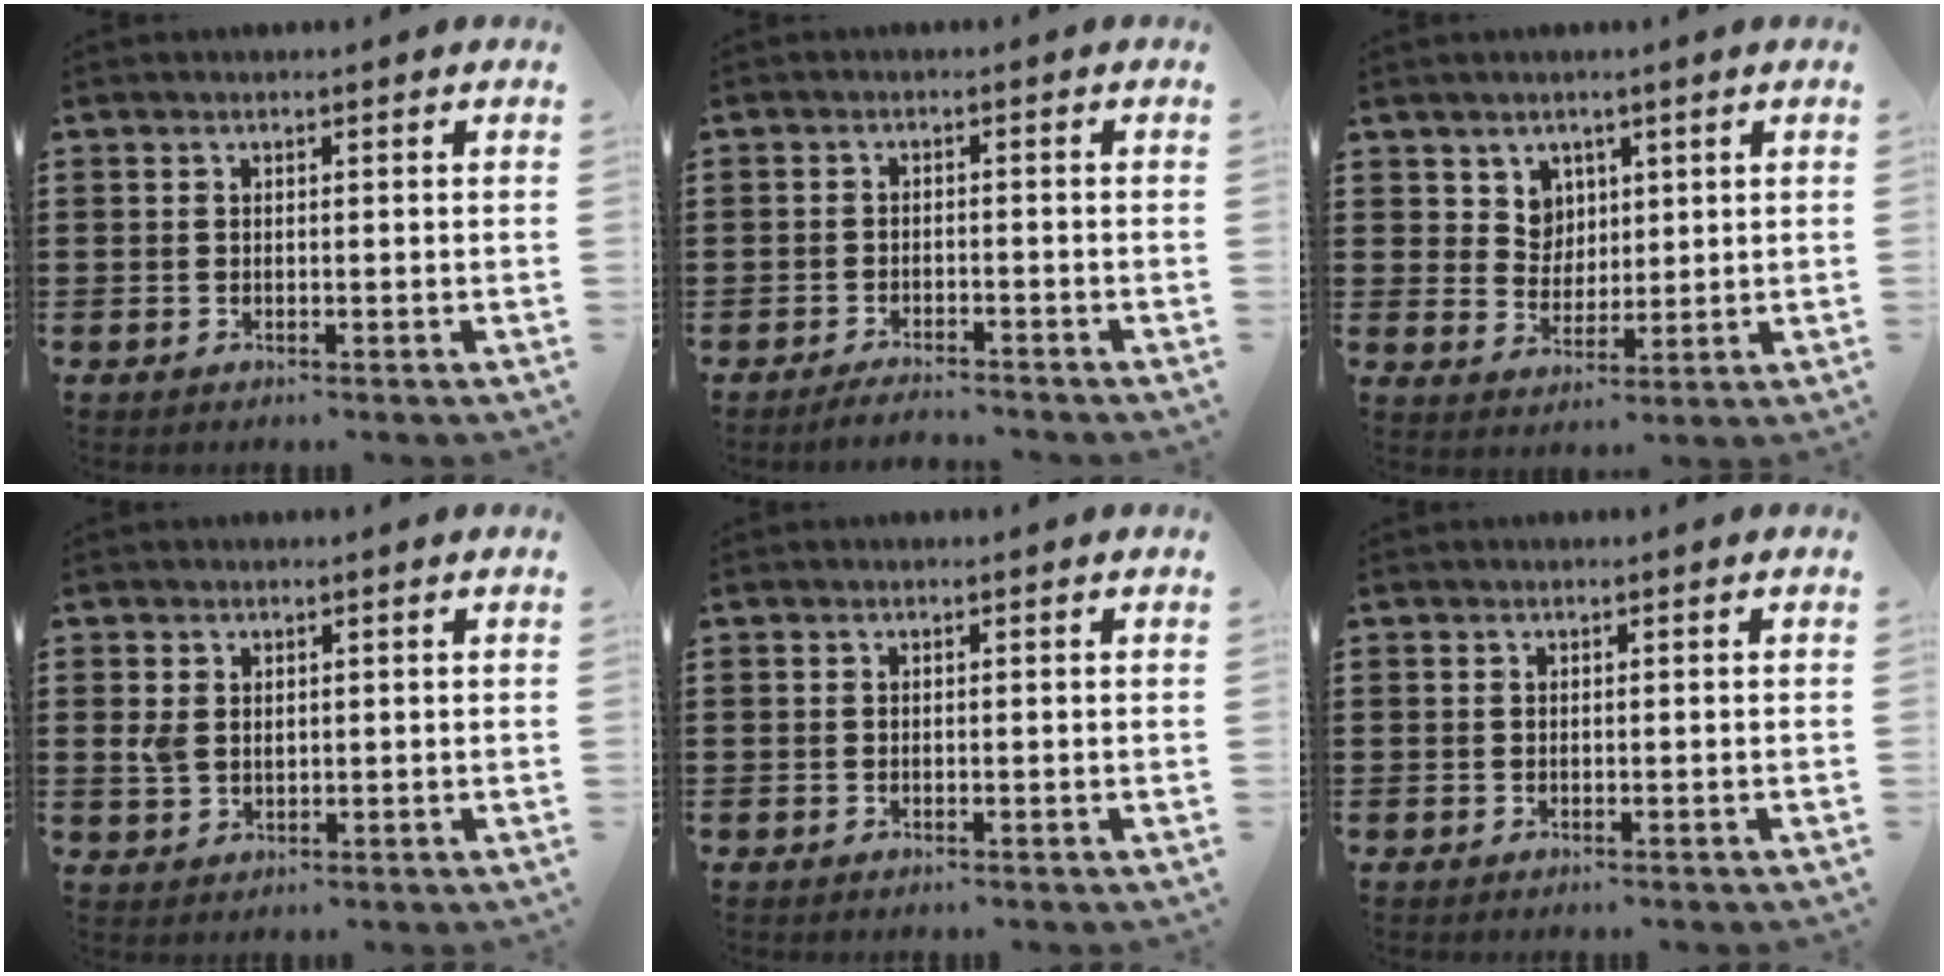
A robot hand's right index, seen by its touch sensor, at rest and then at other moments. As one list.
[{"total": 2.4, "force": [-2.4, 0.1, 0.0], "torque": [-0.005, 0.002, -0.048]}, {"total": 4.8, "force": [2.5, 4.0, 0.8], "torque": [-0.029, 0.007, 0.045]}, {"total": 2.4, "force": [0.8, 1.7, 1.5], "torque": [-0.033, 0.007, 0.015]}, {"total": 0.0}, {"total": 0.0}]